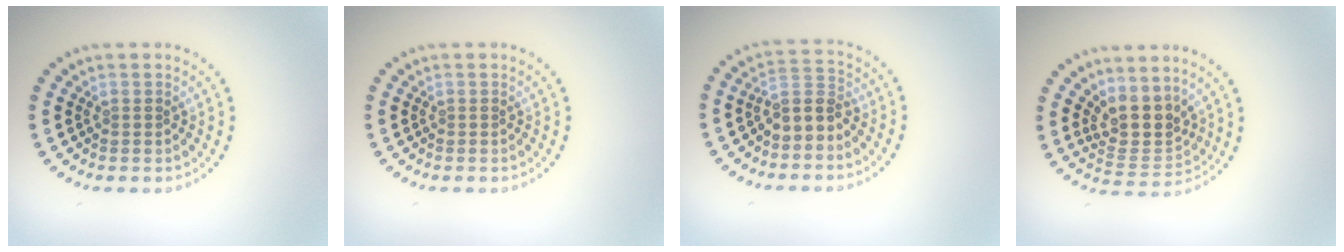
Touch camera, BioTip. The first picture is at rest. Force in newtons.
{"total": 0.0}
{"total": 2.9, "press": 2.5, "slide": 1.4}
{"total": 3.9, "press": 3.0, "slide": 2.5}